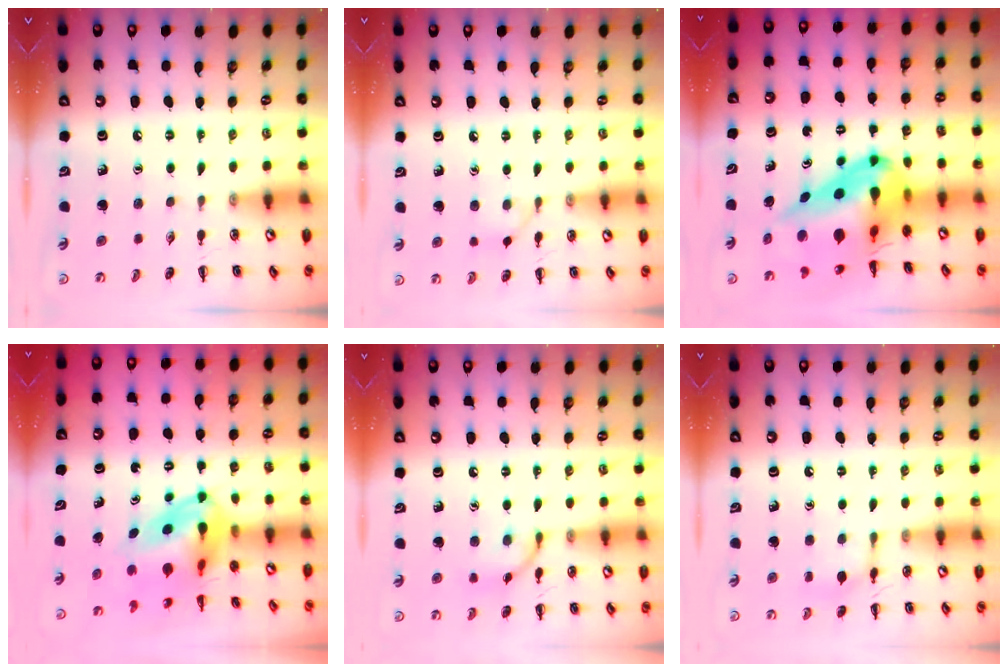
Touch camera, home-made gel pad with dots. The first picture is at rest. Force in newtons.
{"total": 5.8, "press": 5.6, "slide": 1.6}
{"total": 18.1, "press": 17.3, "slide": 5.3}
{"total": 7.7, "press": 7.3, "slide": 2.5}
{"total": 9.2, "press": 9.2, "slide": 0.3}
{"total": 8.1, "press": 8.1, "slide": 0.7}